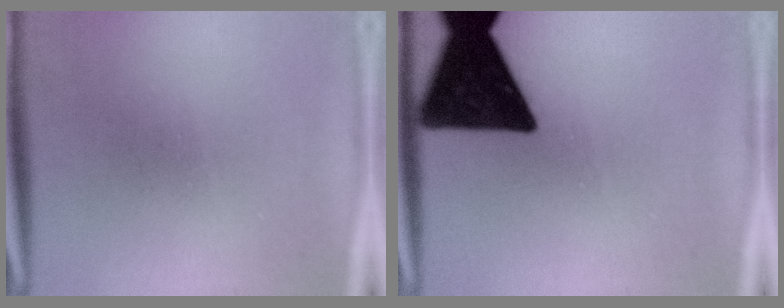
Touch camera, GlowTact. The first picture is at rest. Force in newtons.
{"total": 18.3}